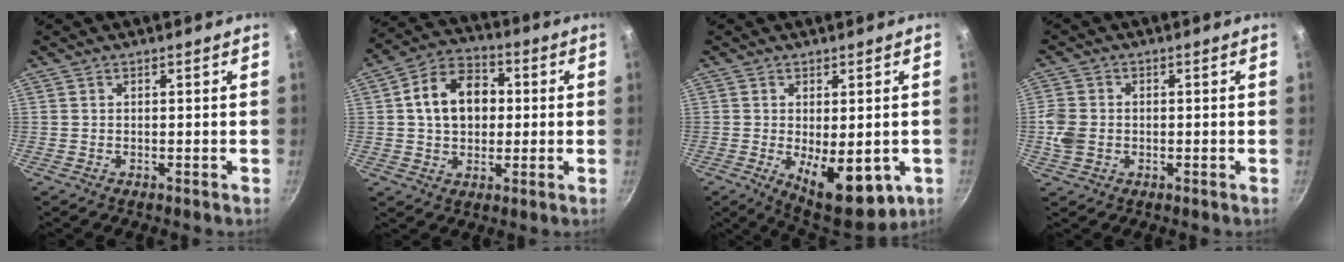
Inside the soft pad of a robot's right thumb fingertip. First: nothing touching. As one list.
[{"total": 12.5, "force": [1.4, 9.2, 8.4], "torque": [-0.108, 0.023, 0.011]}, {"total": 13.2, "force": [-3.1, 6.0, 11.3], "torque": [-0.135, -0.015, -0.026]}, {"total": 5.4, "force": [-0.7, 4.4, 3.2], "torque": [-0.061, 0.005, -0.015]}]